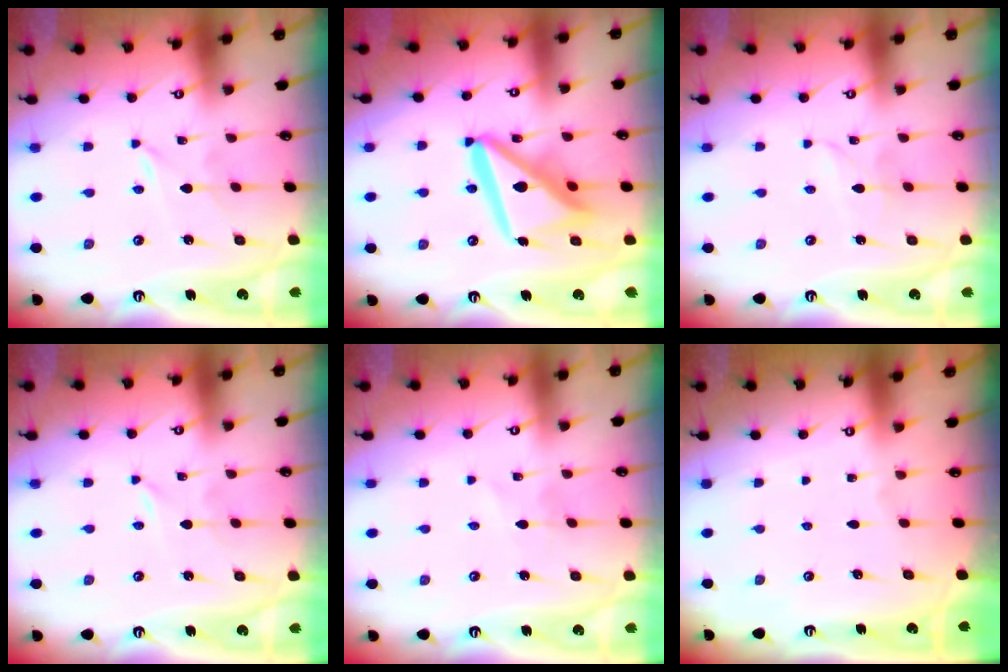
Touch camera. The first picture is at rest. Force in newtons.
{"total": 17.3, "press": 17.2, "slide": 2.0}
{"total": 2.7, "press": 2.7, "slide": 0.3}
{"total": 0.0}
{"total": 1.8, "press": 1.7, "slide": 0.2}
{"total": 0.0}